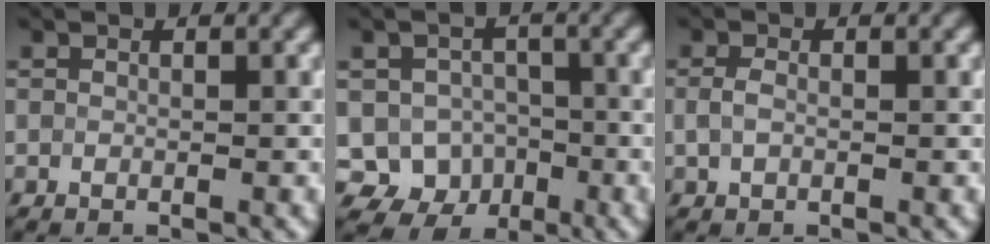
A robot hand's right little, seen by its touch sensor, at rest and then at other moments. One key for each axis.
{"total": 5.6, "fx": -2.3, "fy": 4.9, "fz": 1.5, "tx": -0.005, "ty": 0.000, "tz": -0.045}
{"total": 1.4, "fx": -0.1, "fy": 0.9, "fz": 1.0, "tx": -0.025, "ty": 0.001, "tz": -0.004}